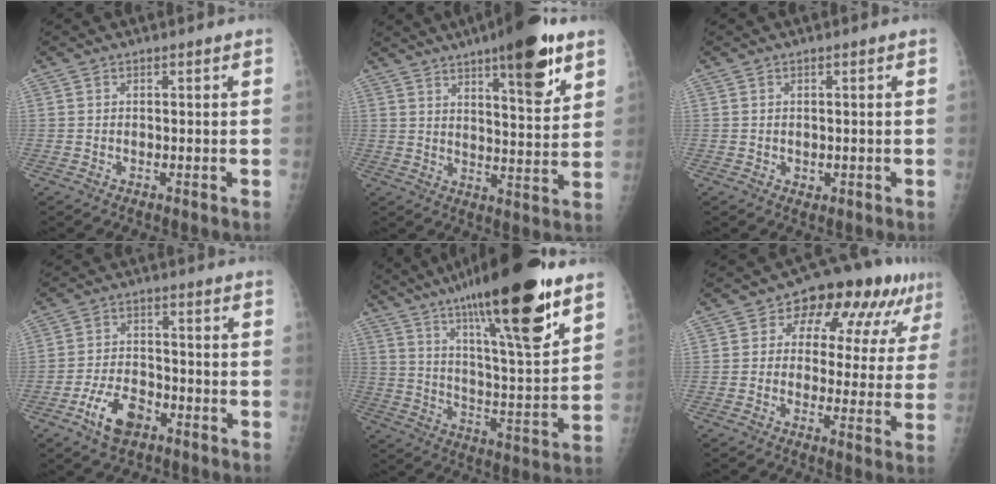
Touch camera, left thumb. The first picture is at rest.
{"total": 14.9, "force": [8.9, 3.6, 11.4], "torque": [-0.141, -0.046, 0.128]}
{"total": 1.0, "force": [0.2, 0.8, 0.5], "torque": [-0.006, -0.002, 0.007]}
{"total": 8.0, "force": [-4.3, 4.5, 4.9], "torque": [-0.081, 0.022, -0.076]}
{"total": 26.0, "force": [16.5, 4.4, 19.7], "torque": [-0.308, -0.056, 0.270]}
{"total": 14.0, "force": [6.0, 8.2, 9.7], "torque": [-0.078, 0.012, 0.077]}